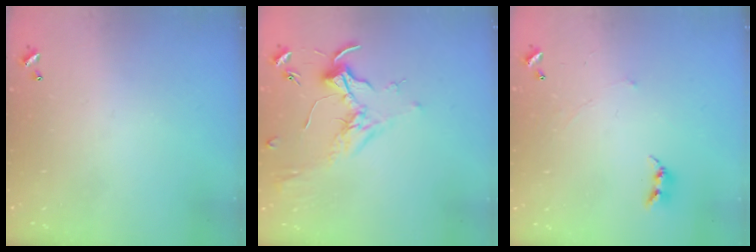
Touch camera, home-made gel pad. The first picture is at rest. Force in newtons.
{"total": 1.8, "press": 1.6, "slide": 0.7}
{"total": 2.7, "press": 2.7, "slide": 0.3}